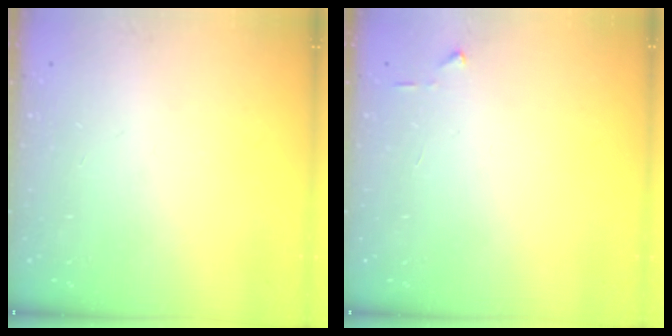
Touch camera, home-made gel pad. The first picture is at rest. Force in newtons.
{"total": 3.0, "press": 2.9, "slide": 0.4}